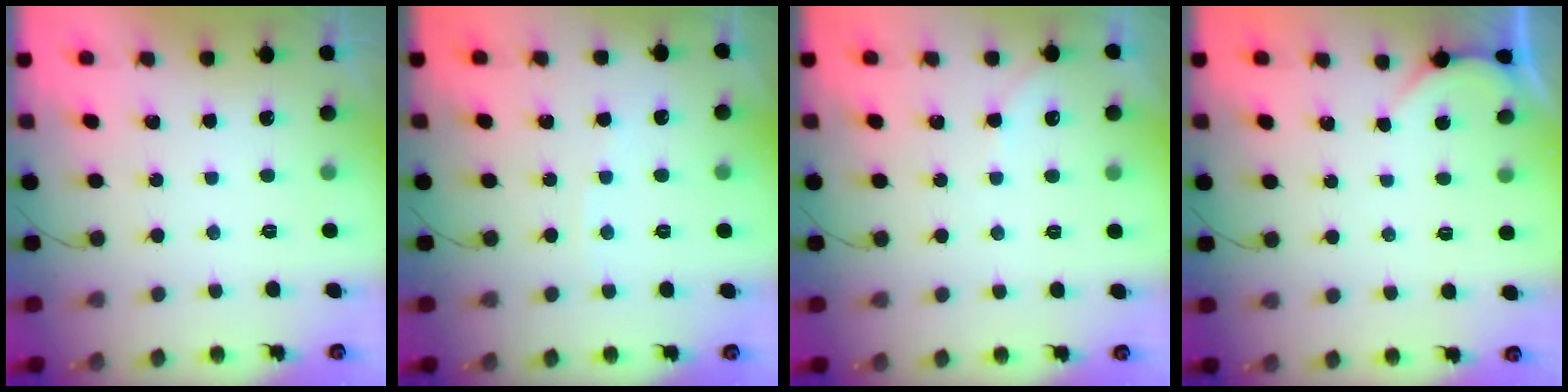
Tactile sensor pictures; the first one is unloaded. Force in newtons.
{"total": 1.5, "press": 1.4, "slide": 0.3}
{"total": 1.7, "press": 1.6, "slide": 0.3}
{"total": 0.8, "press": 0.8, "slide": 0.1}